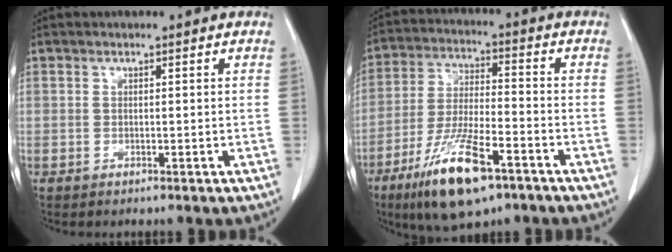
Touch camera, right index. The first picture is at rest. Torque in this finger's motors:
{"motor_torque": [1.35, -0.78, 0.69, 0.21]}